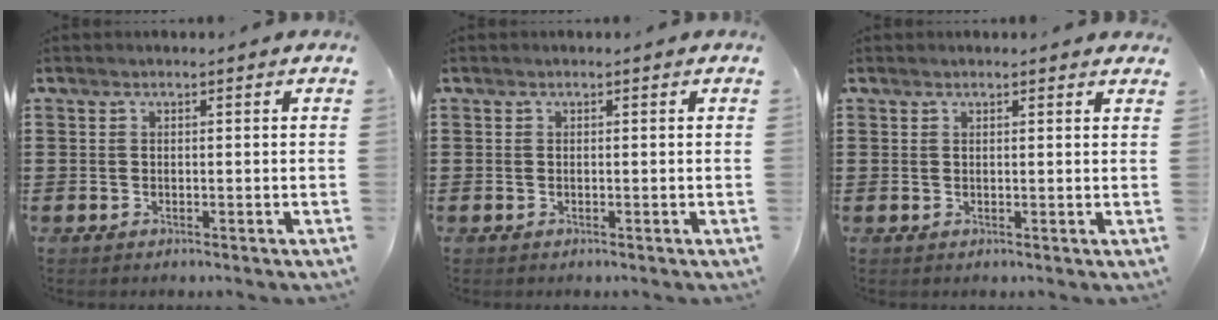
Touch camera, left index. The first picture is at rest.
{"total": 0.0}
{"total": 1.0, "force": [0.9, 0.1, 0.4], "torque": [-0.010, 0.001, 0.017]}